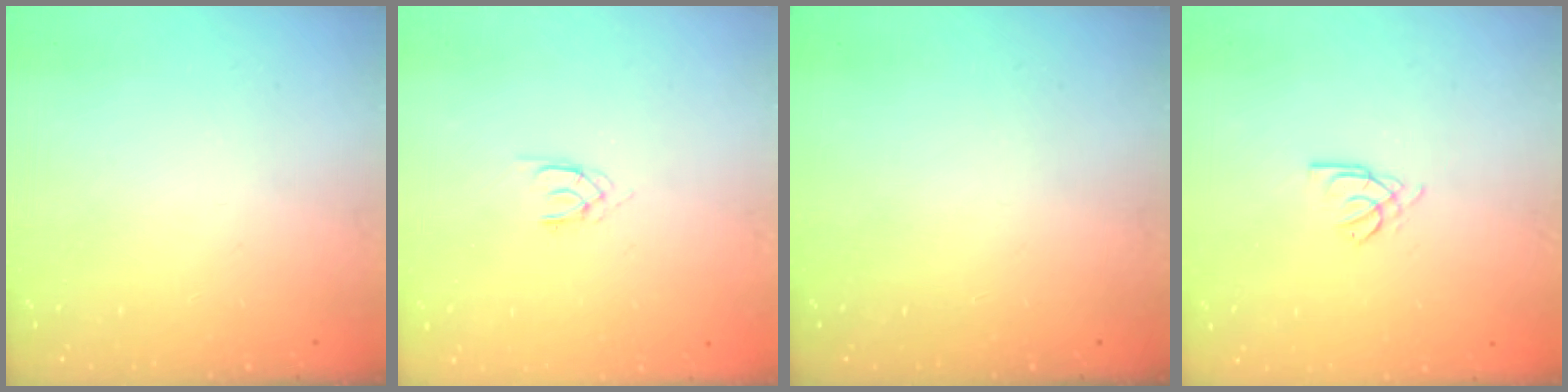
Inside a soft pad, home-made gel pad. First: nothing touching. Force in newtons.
{"total": 1.3, "press": 1.2, "slide": 0.3}
{"total": 0.0}
{"total": 2.2, "press": 2.2, "slide": 0.6}